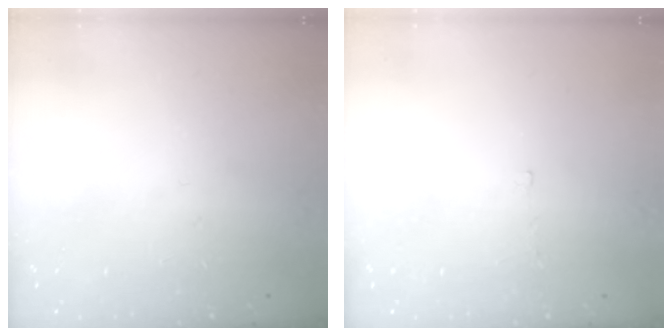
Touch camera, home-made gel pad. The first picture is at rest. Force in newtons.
{"total": 1.6, "press": 1.5, "slide": 0.3}